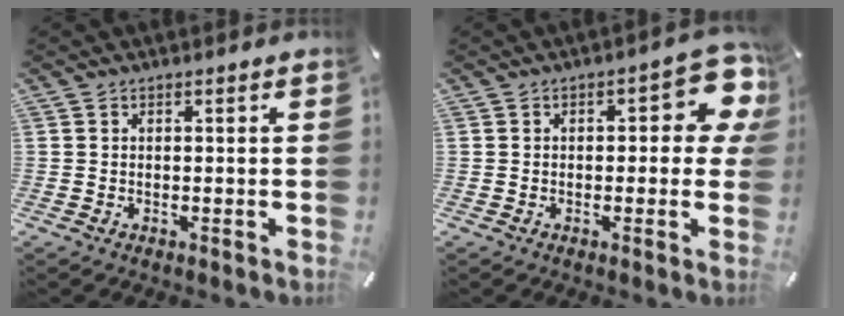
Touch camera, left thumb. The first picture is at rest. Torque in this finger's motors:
{"motor_torque": [0.36, -0.11, 0.34, 0.06, -0.01]}